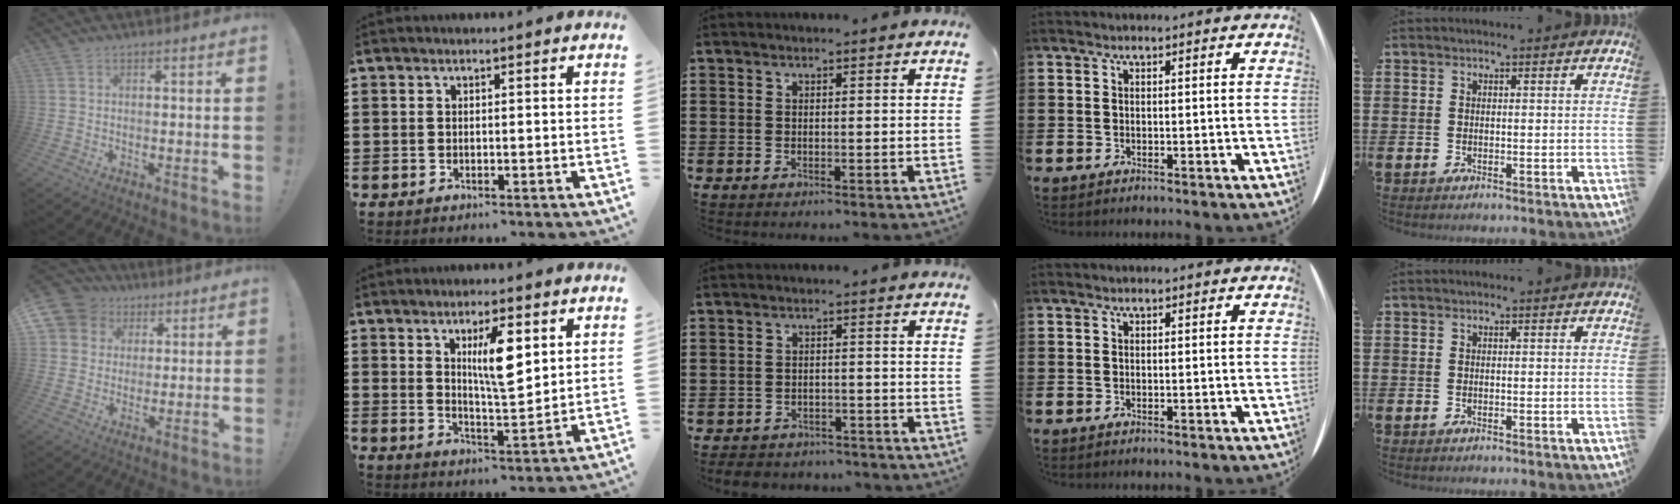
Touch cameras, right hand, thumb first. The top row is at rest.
{"thumb": {"total": 8.8, "force": [3.1, 7.9, 2.1], "torque": [-0.044, -0.017, 0.064]}, "index": {"total": 7.6, "force": [3.1, 2.0, 6.6], "torque": [-0.112, -0.003, 0.047]}, "middle": {"total": 2.9, "force": [-2.8, 0.7, 0.1], "torque": [-0.007, 0.001, -0.060]}}